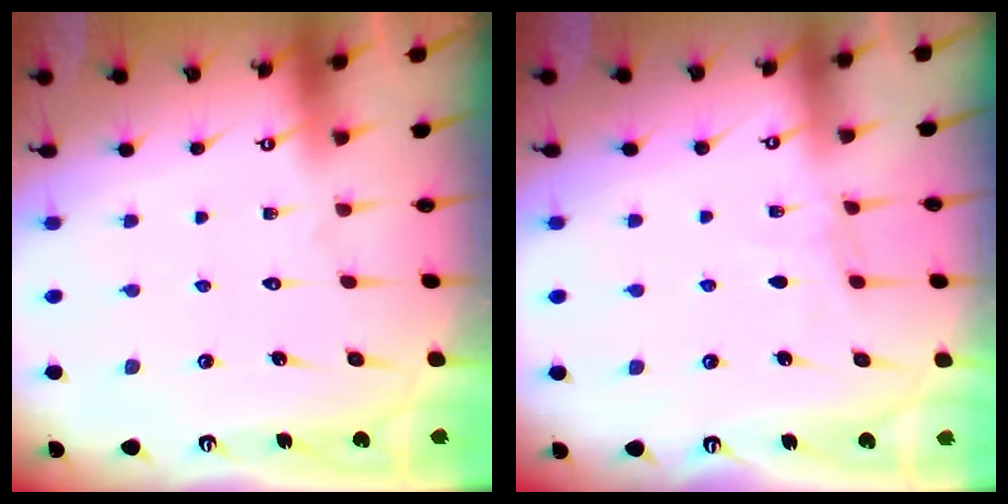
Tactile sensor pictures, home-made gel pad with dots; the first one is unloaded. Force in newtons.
{"total": 4.0, "press": 4.0, "slide": 0.5}